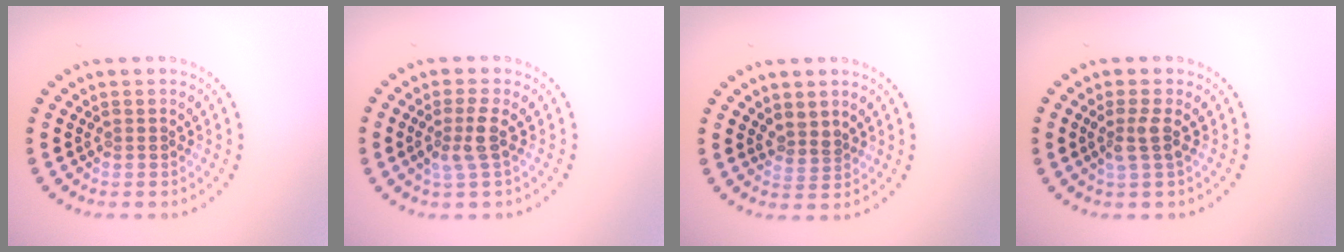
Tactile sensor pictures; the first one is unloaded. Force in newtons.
{"total": 2.1, "press": 1.7, "slide": 1.2}
{"total": 1.6, "press": 1.2, "slide": 1.0}
{"total": 1.7, "press": 1.4, "slide": 1.0}